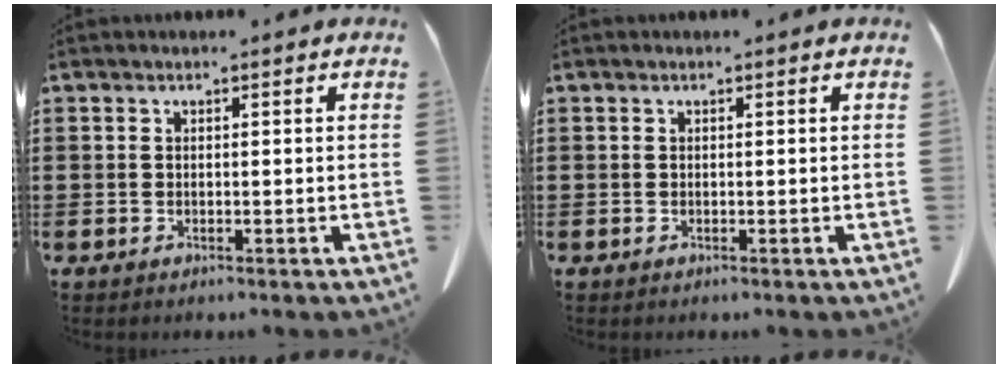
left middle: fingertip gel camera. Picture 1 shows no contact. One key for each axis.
{"total": 0.0}